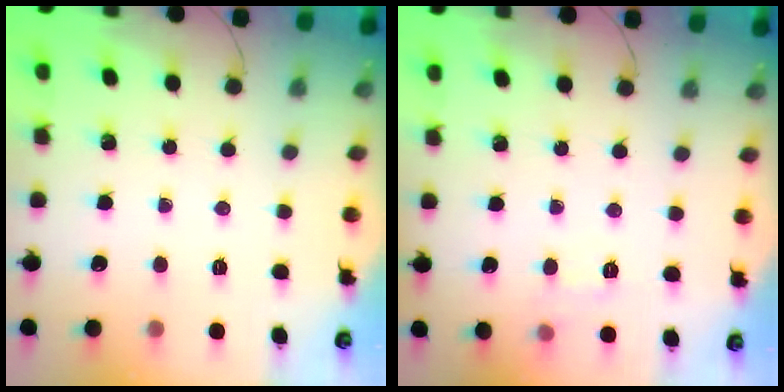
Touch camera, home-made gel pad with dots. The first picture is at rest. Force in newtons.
{"total": 5.5, "press": 5.2, "slide": 1.5}